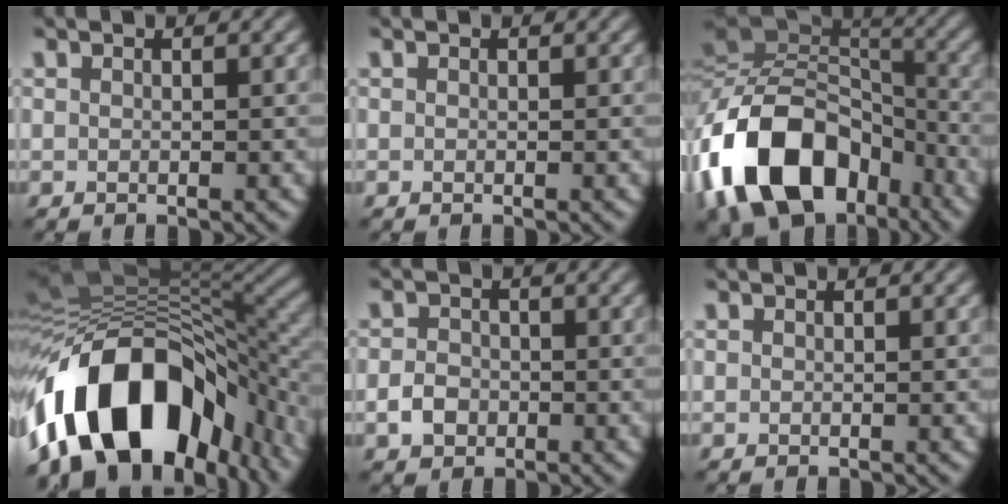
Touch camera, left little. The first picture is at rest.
{"total": 0.0}
{"total": 15.2, "force": [-7.2, 10.0, 8.9], "torque": [-0.187, 0.007, -0.137]}
{"total": 16.2, "force": [-7.3, 9.3, 11.0], "torque": [-0.192, 0.013, -0.118]}
{"total": 2.2, "force": [-0.8, 1.8, 1.0], "torque": [-0.016, 0.000, -0.020]}
{"total": 0.0}